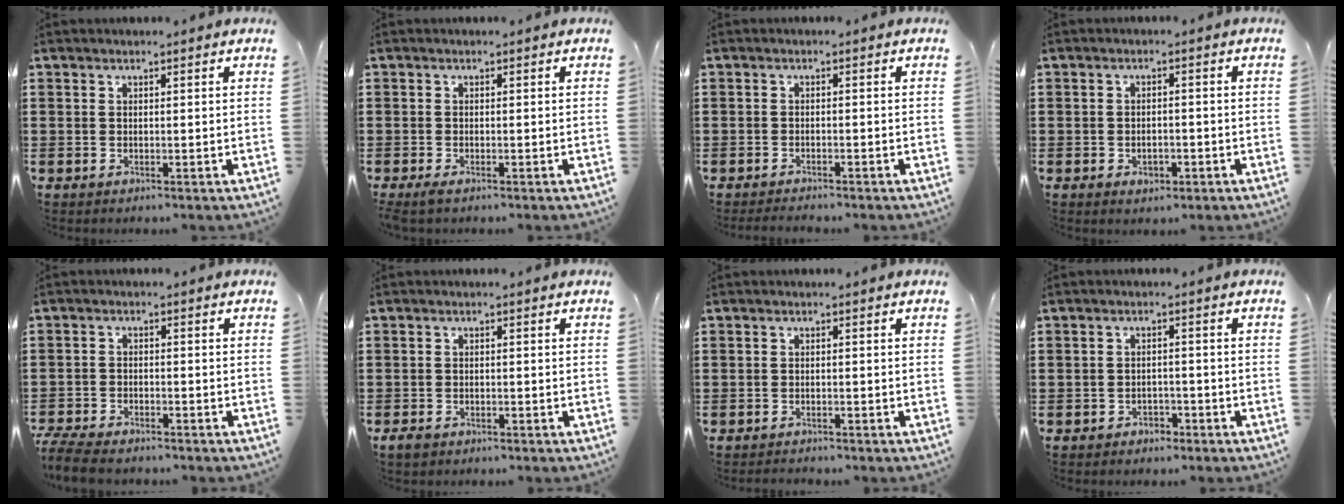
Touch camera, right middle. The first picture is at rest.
{"total": 0.7, "force": [-0.5, 0.1, 0.6], "torque": [-0.012, -0.004, -0.008]}
{"total": 1.2, "force": [-1.2, 0.0, 0.3], "torque": [-0.006, 0.000, -0.024]}
{"total": 1.2, "force": [-0.6, 0.5, 0.9], "torque": [-0.018, -0.002, -0.012]}
{"total": 4.5, "force": [-4.2, 0.6, 1.2], "torque": [-0.040, -0.004, -0.090]}
{"total": 1.4, "force": [-1.1, 0.7, 0.6], "torque": [-0.022, -0.002, -0.025]}
{"total": 0.9, "force": [-0.9, 0.1, 0.0], "torque": [-0.003, 0.000, -0.018]}
{"total": 1.8, "force": [-1.6, 0.8, 0.0], "torque": [-0.008, 0.001, -0.036]}